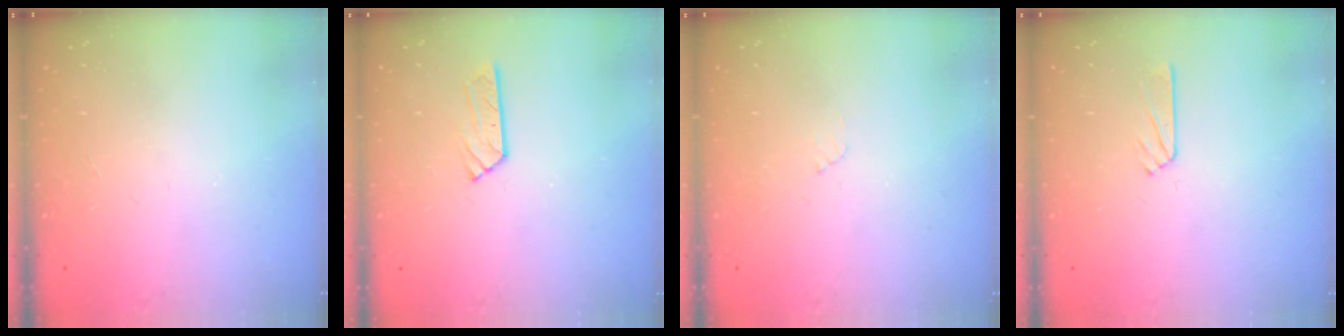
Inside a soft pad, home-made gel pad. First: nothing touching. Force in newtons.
{"total": 4.2, "press": 4.2, "slide": 0.4}
{"total": 2.7, "press": 2.6, "slide": 0.5}
{"total": 2.5, "press": 2.5, "slide": 0.2}